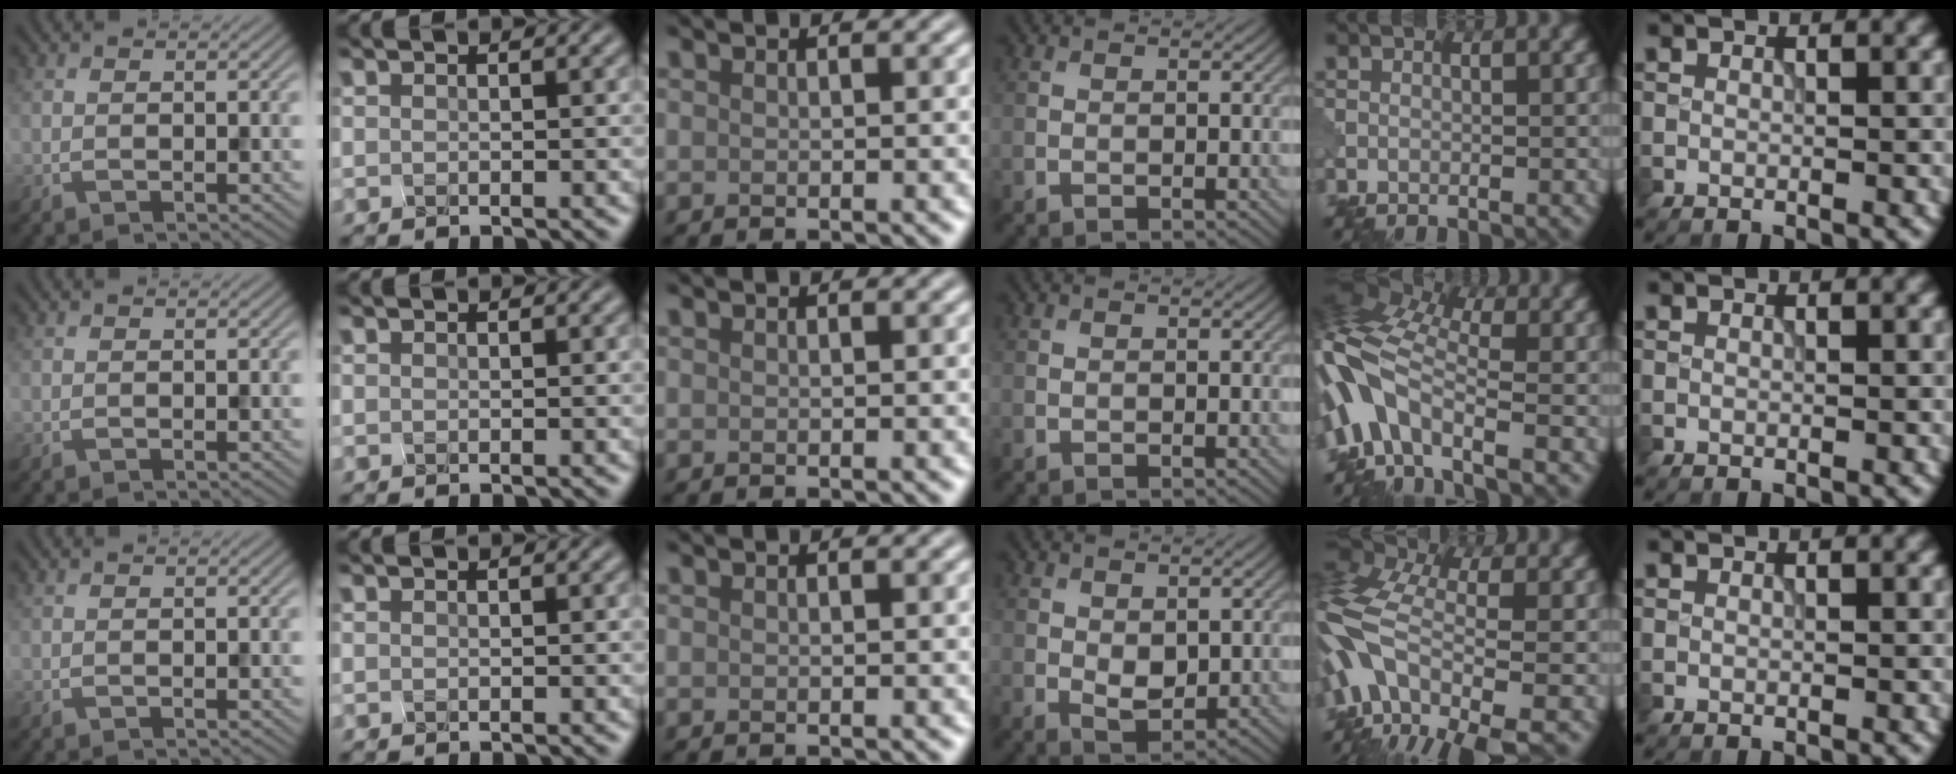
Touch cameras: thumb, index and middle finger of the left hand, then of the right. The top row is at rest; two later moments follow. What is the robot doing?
{"motion": "squeeze", "object": "clothespin"}